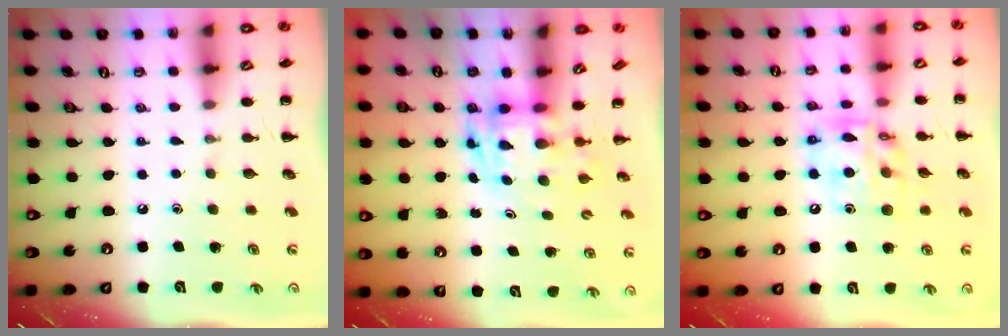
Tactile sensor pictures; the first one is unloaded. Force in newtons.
{"total": 3.5, "press": 3.4, "slide": 0.7}
{"total": 12.9, "press": 12.5, "slide": 3.0}